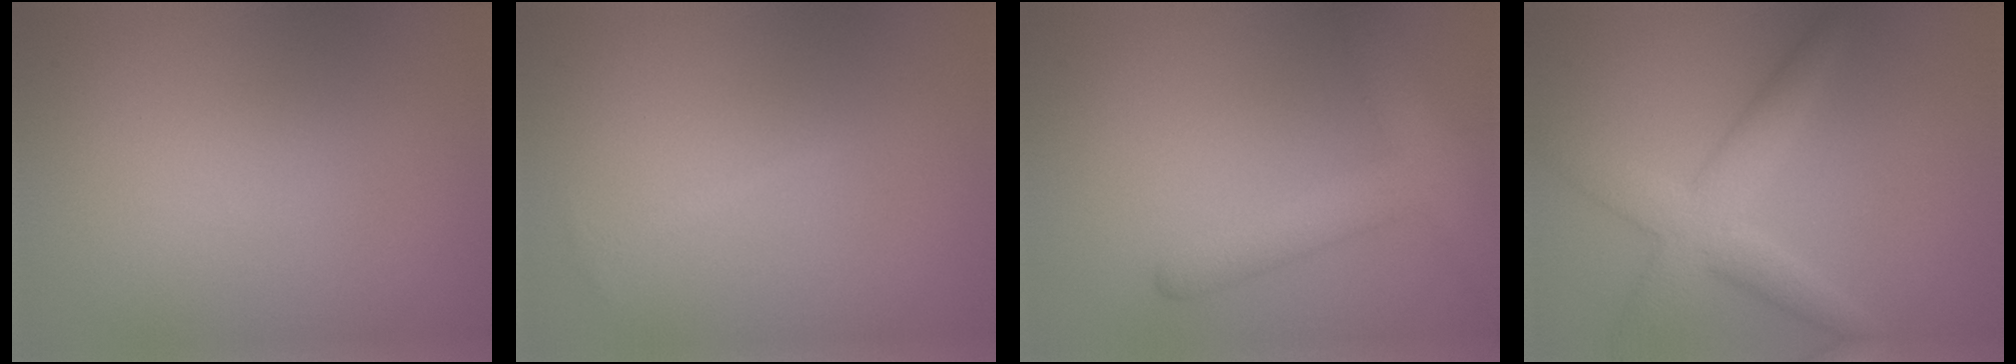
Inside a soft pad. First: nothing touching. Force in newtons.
{"total": 0.7, "press": 0.7, "slide": 0.1}
{"total": 4.7, "press": 4.7, "slide": 0.2}
{"total": 4.1, "press": 4.1, "slide": 0.1}